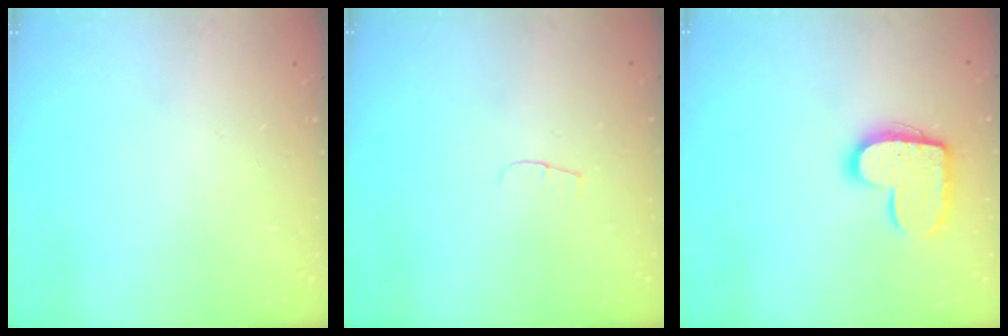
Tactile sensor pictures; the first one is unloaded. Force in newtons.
{"total": 4.1, "press": 4.1, "slide": 0.4}
{"total": 13.7, "press": 13.7, "slide": 0.6}